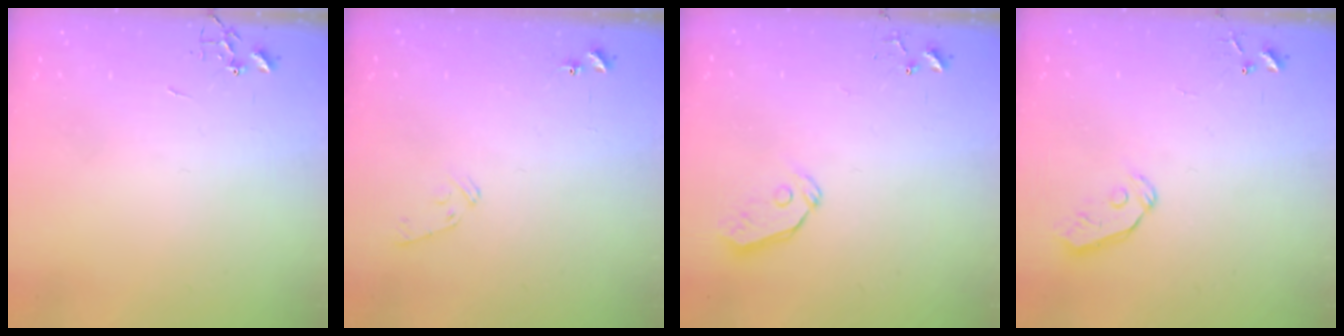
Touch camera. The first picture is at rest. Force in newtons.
{"total": 6.7, "press": 6.7, "slide": 0.7}
{"total": 4.8, "press": 4.8, "slide": 0.4}
{"total": 5.3, "press": 5.3, "slide": 0.4}